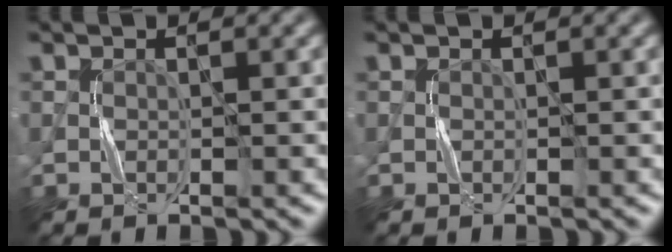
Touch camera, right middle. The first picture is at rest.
{"total": 0.0}